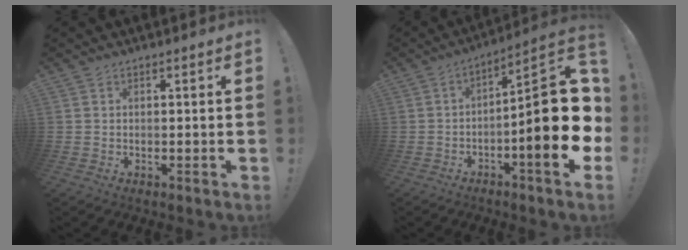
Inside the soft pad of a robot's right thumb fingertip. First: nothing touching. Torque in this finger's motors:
{"motor_torque": [2.28, 2.72, 1.63, -1.14, 0.21]}